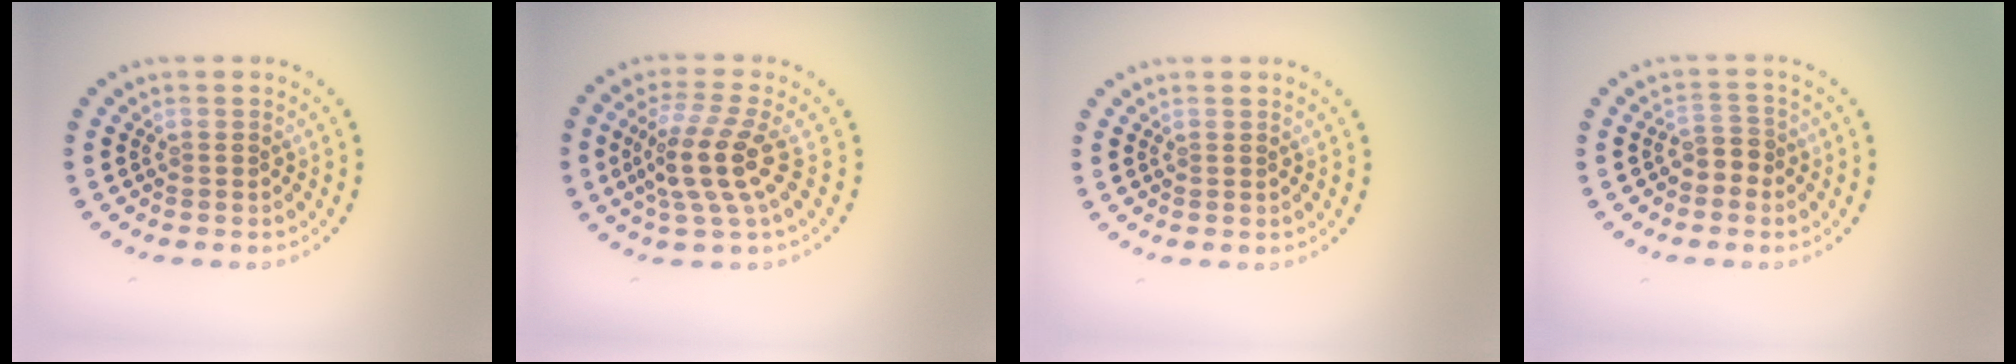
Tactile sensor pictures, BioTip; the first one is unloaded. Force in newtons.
{"total": 4.4, "press": 3.7, "slide": 2.3}
{"total": 0.0}
{"total": 1.8, "press": 1.6, "slide": 0.9}